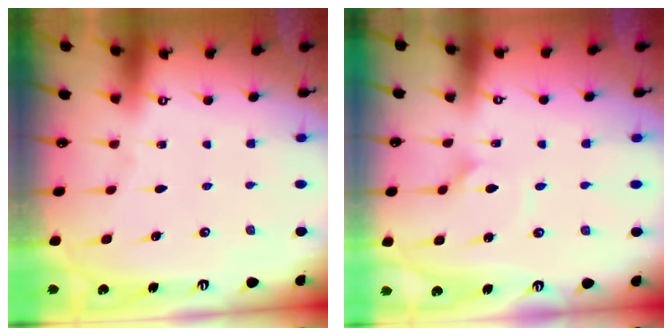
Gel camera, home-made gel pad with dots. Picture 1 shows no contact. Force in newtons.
{"total": 1.9, "press": 1.9, "slide": 0.0}